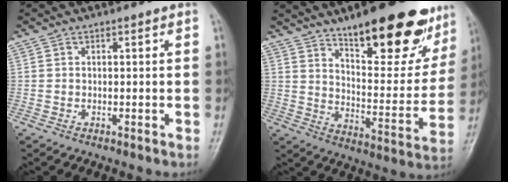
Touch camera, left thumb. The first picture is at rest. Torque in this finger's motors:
{"motor_torque": [1.92, 1.81, 1.45, -1.32, 0.09]}